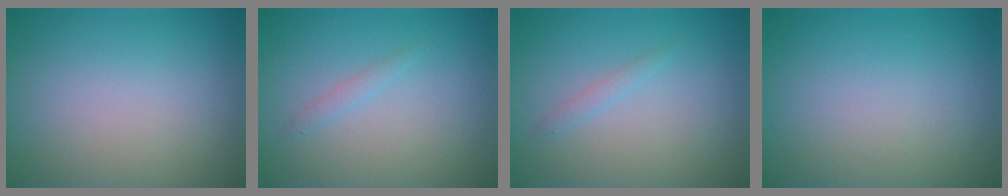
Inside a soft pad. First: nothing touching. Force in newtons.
{"total": 0.8, "press": 0.8, "slide": 0.0}
{"total": 0.8, "press": 0.8, "slide": 0.0}
{"total": 0.0}